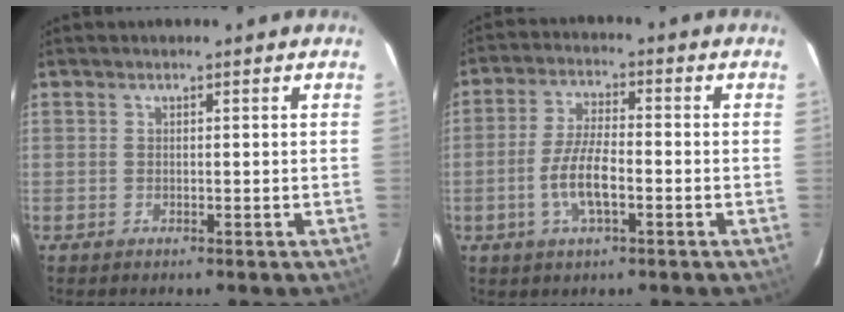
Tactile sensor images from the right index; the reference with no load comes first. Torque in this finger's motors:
{"motor_torque": [1.16, -0.38, 0.62, 0.14]}